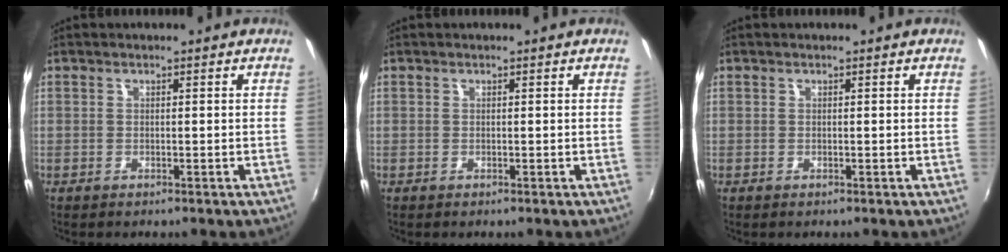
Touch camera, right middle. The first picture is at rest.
{"total": 0.0}
{"total": 0.0}